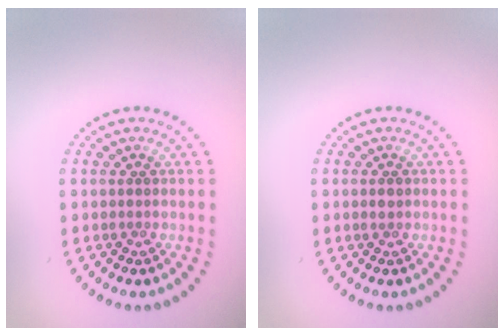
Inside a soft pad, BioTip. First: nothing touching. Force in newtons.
{"total": 1.0, "press": 1.0, "slide": 0.1}